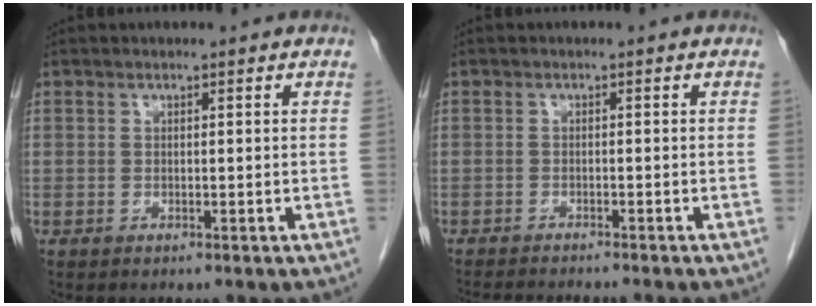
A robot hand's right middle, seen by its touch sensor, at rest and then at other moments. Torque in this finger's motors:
{"motor_torque": [0.55, -0.41, 0.03, 0.02]}